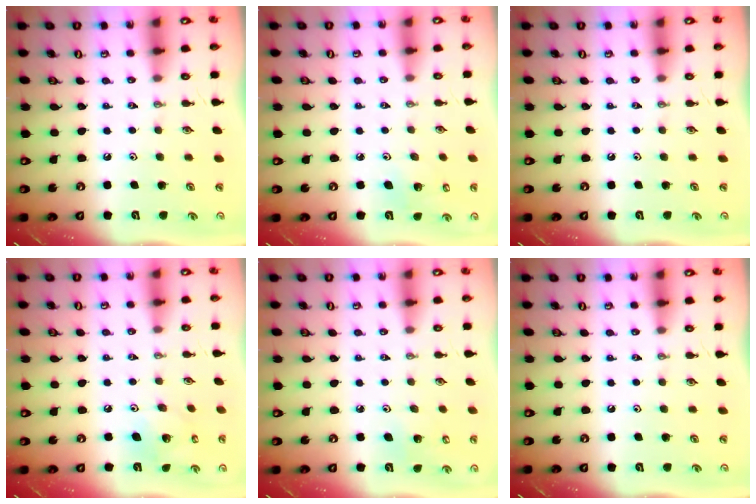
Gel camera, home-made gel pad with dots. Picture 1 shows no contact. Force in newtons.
{"total": 5.3, "press": 4.9, "slide": 1.8}
{"total": 0.0}
{"total": 8.6, "press": 8.6, "slide": 0.4}
{"total": 3.5, "press": 3.5, "slide": 0.3}
{"total": 0.0}